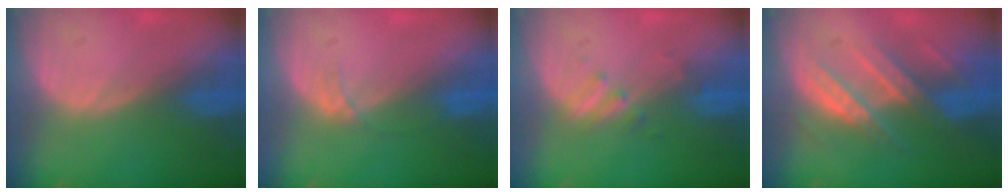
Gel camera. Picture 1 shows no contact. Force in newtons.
{"total": 1.3, "press": 1.3, "slide": 0.1}
{"total": 2.3, "press": 2.3, "slide": 0.3}
{"total": 8.6, "press": 7.8, "slide": 3.7}